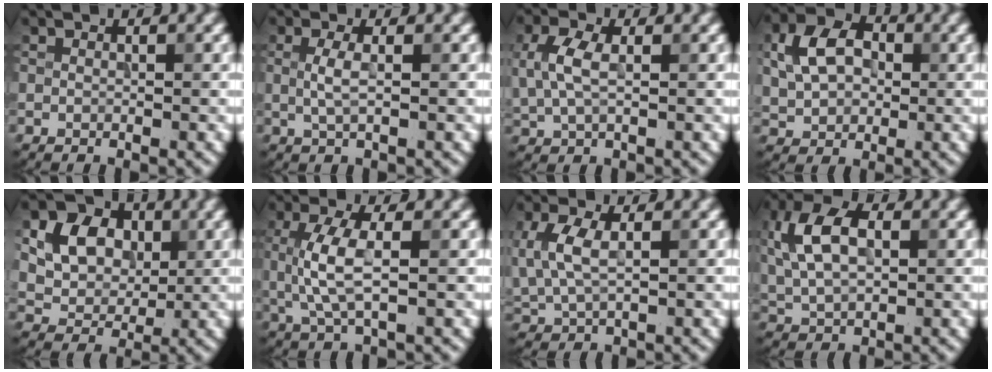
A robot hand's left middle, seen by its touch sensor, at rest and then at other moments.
{"total": 1.8, "force": [0.1, 0.4, 1.7], "torque": [-0.038, 0.001, 0.003]}
{"total": 3.6, "force": [0.6, 2.0, 2.9], "torque": [-0.071, 0.005, 0.012]}
{"total": 5.6, "force": [1.0, 4.1, 3.6], "torque": [-0.076, 0.010, 0.012]}
{"total": 7.5, "force": [2.0, 6.0, 4.1], "torque": [-0.087, 0.010, 0.032]}
{"total": 4.0, "force": [0.2, 1.2, 3.8], "torque": [-0.090, 0.000, 0.006]}
{"total": 4.8, "force": [0.9, 2.6, 3.9], "torque": [-0.100, 0.005, 0.019]}
{"total": 7.1, "force": [1.8, 4.1, 5.5], "torque": [-0.129, 0.016, 0.028]}